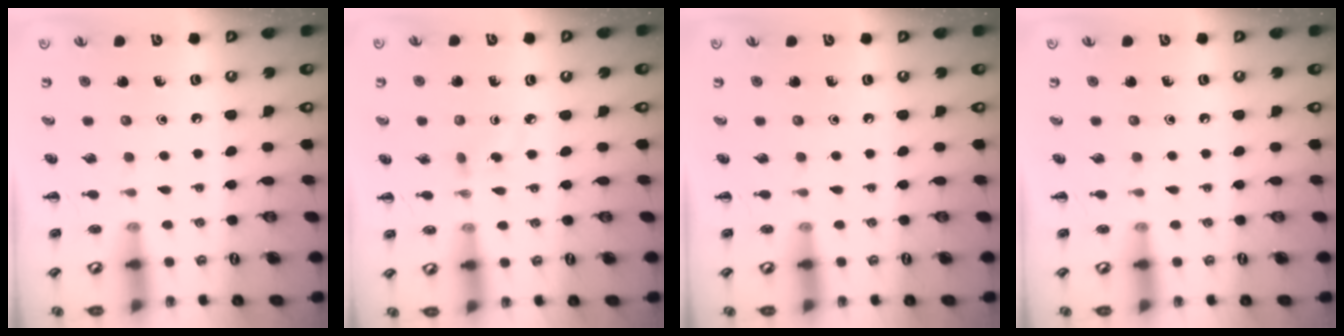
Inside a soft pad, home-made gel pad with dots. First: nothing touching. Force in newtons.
{"total": 3.0, "press": 2.8, "slide": 1.2}
{"total": 0.0}
{"total": 0.0}